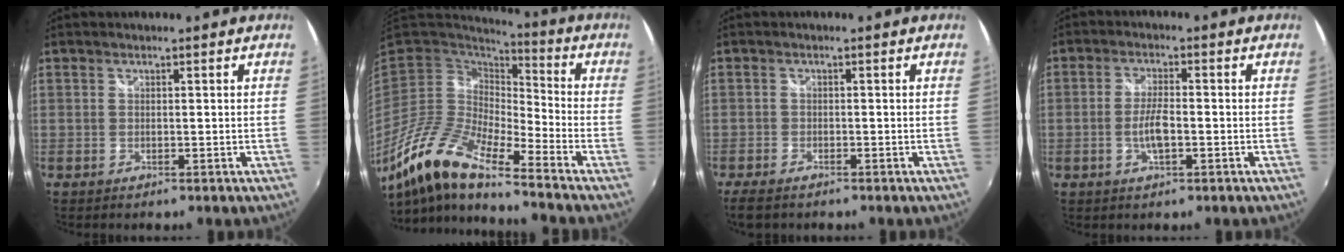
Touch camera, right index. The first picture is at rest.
{"total": 15.5, "force": [-11.3, 2.7, 10.3], "torque": [-0.191, -0.019, -0.230]}
{"total": 5.0, "force": [-3.8, 1.8, 2.5], "torque": [-0.063, -0.023, -0.072]}
{"total": 4.6, "force": [-1.3, 1.4, 4.2], "torque": [-0.086, -0.002, -0.024]}